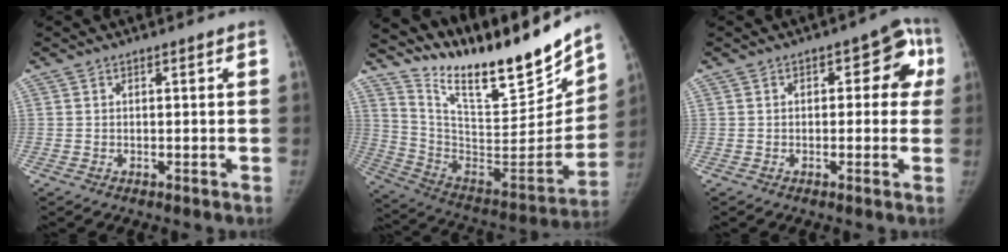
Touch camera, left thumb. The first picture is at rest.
{"total": 26.0, "force": [21.5, 5.2, 13.6], "torque": [-0.187, -0.120, 0.352]}
{"total": 7.6, "force": [1.1, 4.5, 6.0], "torque": [-0.022, 0.022, 0.004]}